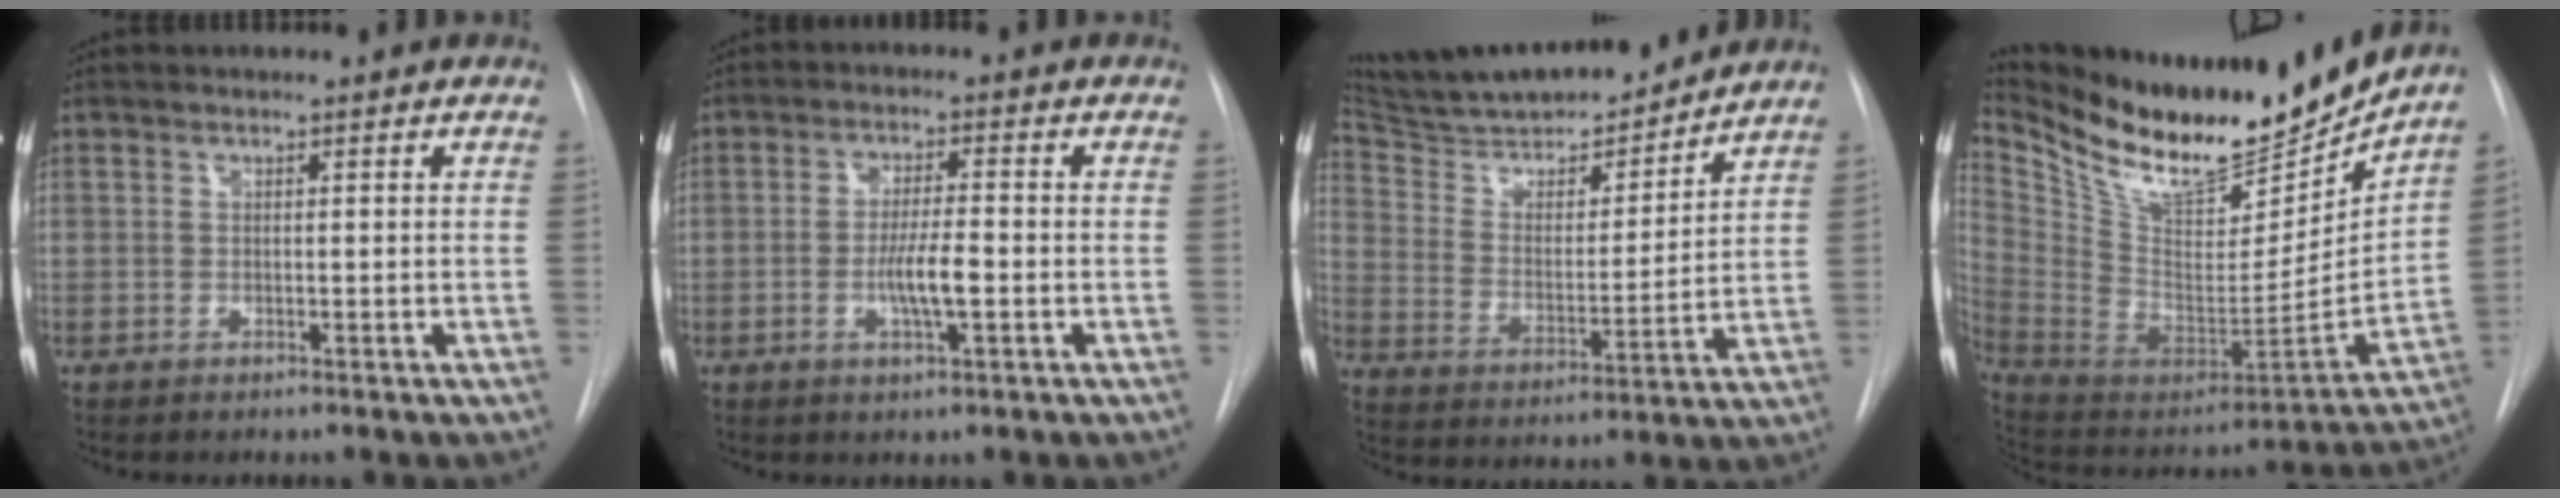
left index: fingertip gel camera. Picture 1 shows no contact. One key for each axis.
{"total": 5.1, "fx": -1.3, "fy": 0.6, "fz": 4.9, "tx": -0.094, "ty": -0.004, "tz": -0.023}
{"total": 19.8, "fx": 18.0, "fy": 1.9, "fz": 8.2, "tx": -0.149, "ty": -0.017, "tz": 0.300}
{"total": 23.7, "fx": 21.0, "fy": 5.0, "fz": 9.8, "tx": -0.184, "ty": -0.045, "tz": 0.349}